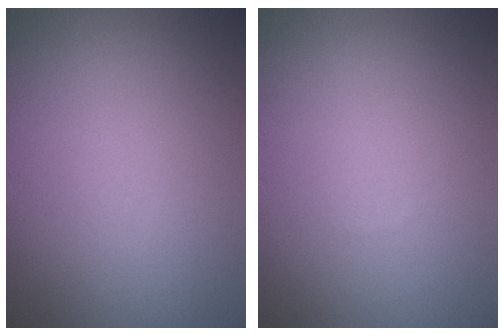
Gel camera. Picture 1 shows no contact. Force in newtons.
{"total": 0.0}